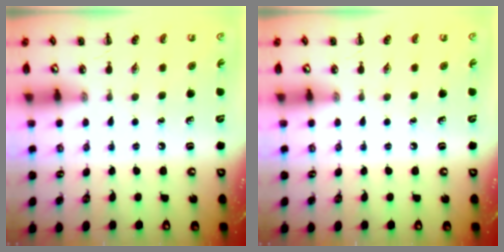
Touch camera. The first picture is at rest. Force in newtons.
{"total": 0.0}